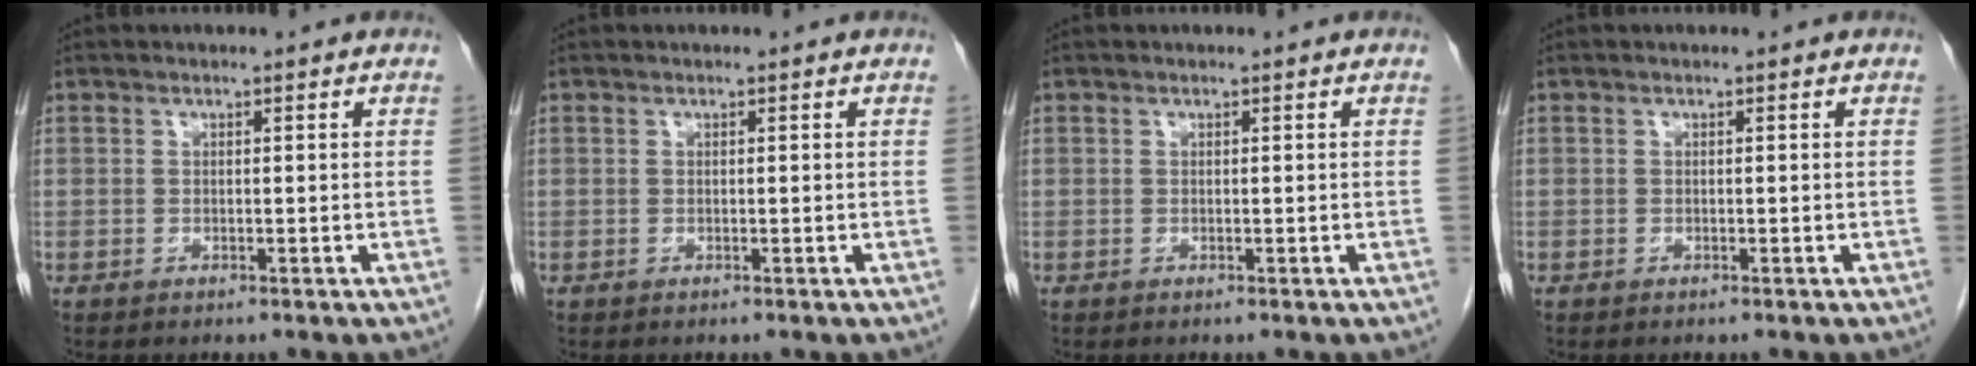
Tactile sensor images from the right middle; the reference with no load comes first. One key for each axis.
{"total": 0.0}
{"total": 0.0}
{"total": 0.0}